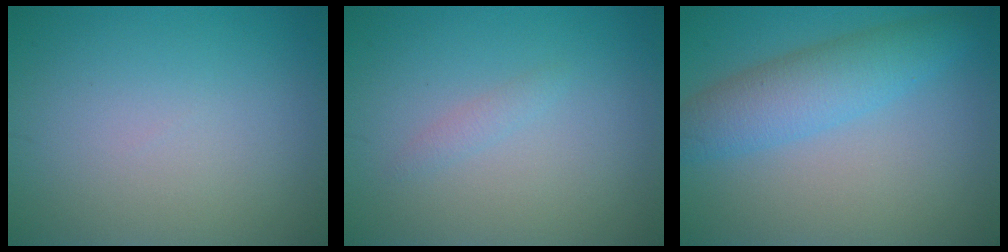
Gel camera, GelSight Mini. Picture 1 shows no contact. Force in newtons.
{"total": 0.9, "press": 0.8, "slide": 0.1}
{"total": 4.8, "press": 4.8, "slide": 0.1}